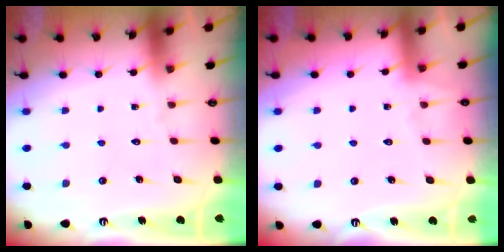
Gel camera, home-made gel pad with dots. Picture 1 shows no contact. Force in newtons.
{"total": 2.5, "press": 2.5, "slide": 0.4}